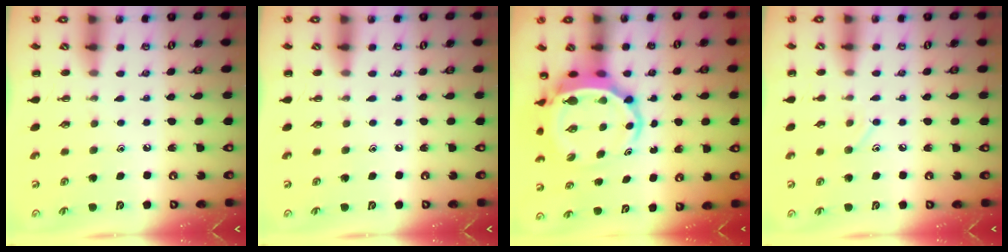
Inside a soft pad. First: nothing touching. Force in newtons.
{"total": 0.0}
{"total": 6.8, "press": 6.6, "slide": 1.6}
{"total": 6.2, "press": 5.9, "slide": 1.9}